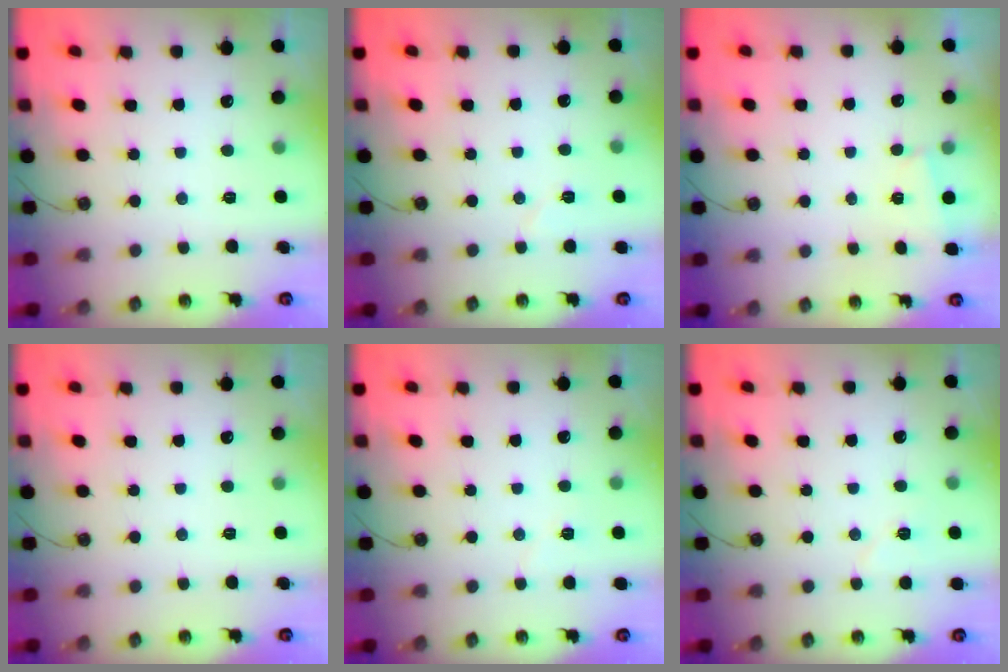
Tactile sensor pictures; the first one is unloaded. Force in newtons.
{"total": 4.4, "press": 4.3, "slide": 0.9}
{"total": 1.1, "press": 1.0, "slide": 0.3}
{"total": 0.0}
{"total": 4.0, "press": 3.9, "slide": 0.8}
{"total": 5.8, "press": 3.5, "slide": 4.6}